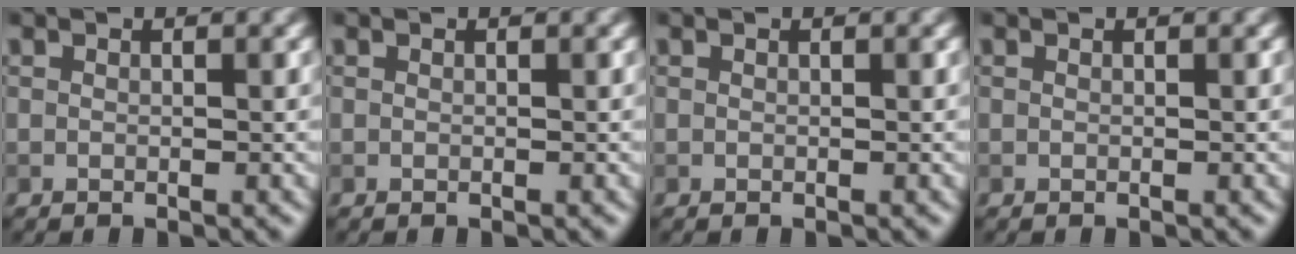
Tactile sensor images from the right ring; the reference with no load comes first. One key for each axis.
{"total": 0.0}
{"total": 0.0}
{"total": 0.0}